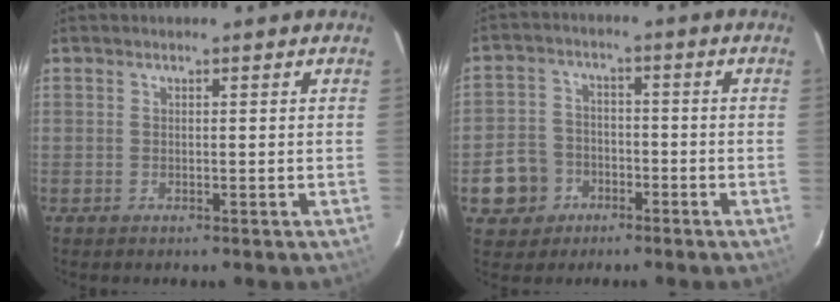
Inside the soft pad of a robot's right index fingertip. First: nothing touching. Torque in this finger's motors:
{"motor_torque": [-0.45, -0.27, -0.58, -0.21]}